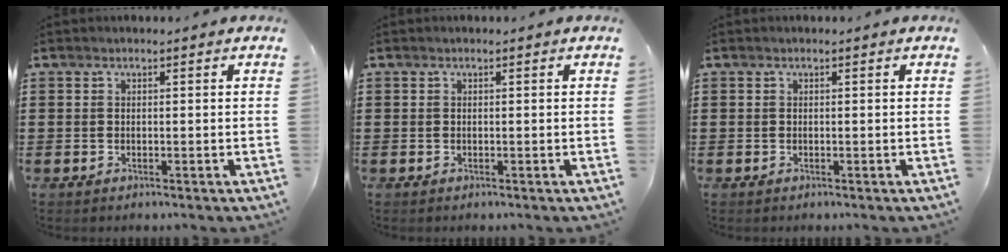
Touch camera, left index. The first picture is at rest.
{"total": 0.0}
{"total": 0.0}